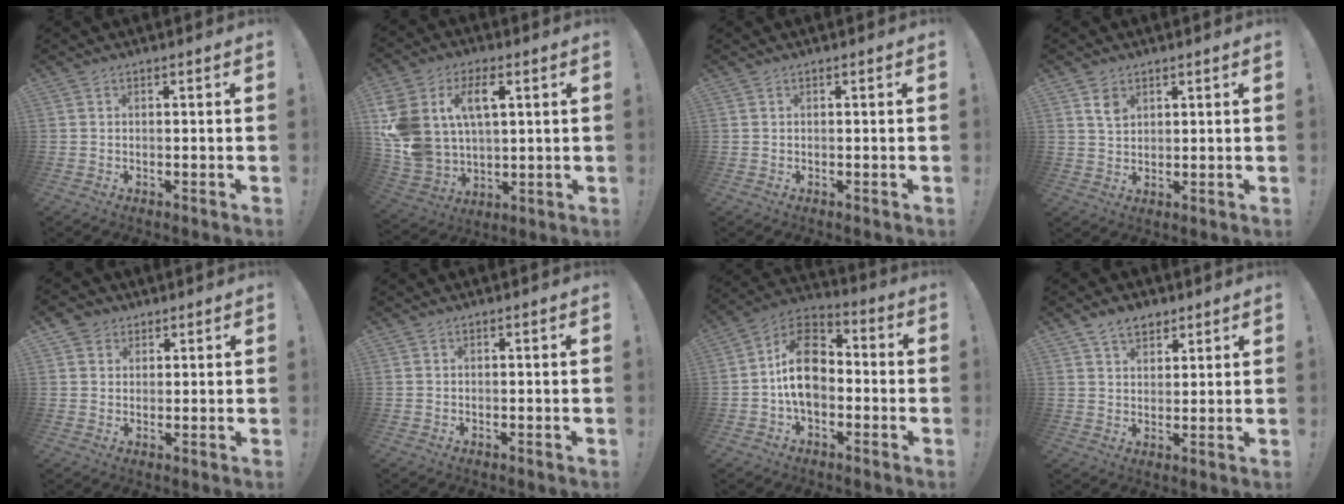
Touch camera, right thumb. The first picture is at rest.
{"total": 15.6, "force": [5.8, 10.7, 9.9], "torque": [-0.202, -0.026, 0.107]}
{"total": 0.0}
{"total": 4.2, "force": [2.5, 2.8, 1.9], "torque": [-0.013, -0.016, 0.042]}
{"total": 4.1, "force": [2.3, 3.4, 0.4], "torque": [-0.008, -0.007, 0.044]}
{"total": 0.0}
{"total": 14.8, "force": [-0.7, 10.2, 10.6], "torque": [-0.182, 0.024, -0.009]}
{"total": 6.8, "force": [4.6, 4.2, 2.7], "torque": [-0.041, -0.018, 0.086]}